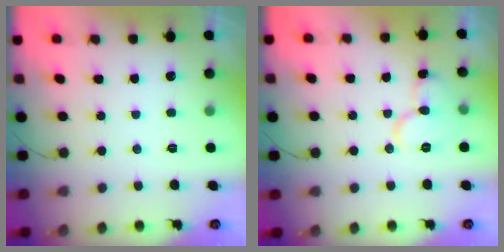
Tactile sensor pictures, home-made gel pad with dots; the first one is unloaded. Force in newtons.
{"total": 9.9, "press": 9.9, "slide": 0.8}